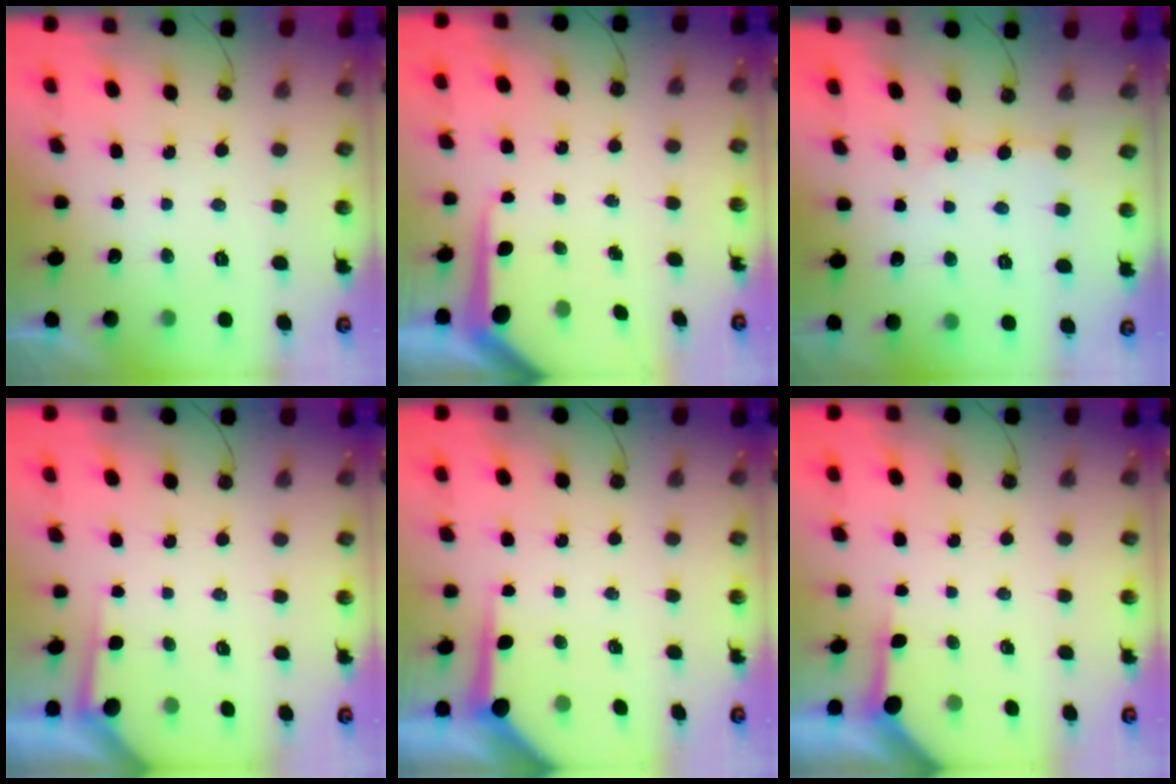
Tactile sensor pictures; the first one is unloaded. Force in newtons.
{"total": 7.1, "press": 7.0, "slide": 0.8}
{"total": 5.8, "press": 5.8, "slide": 0.7}
{"total": 1.8, "press": 1.8, "slide": 0.3}
{"total": 8.3, "press": 8.3, "slide": 0.6}
{"total": 3.0, "press": 3.0, "slide": 0.3}